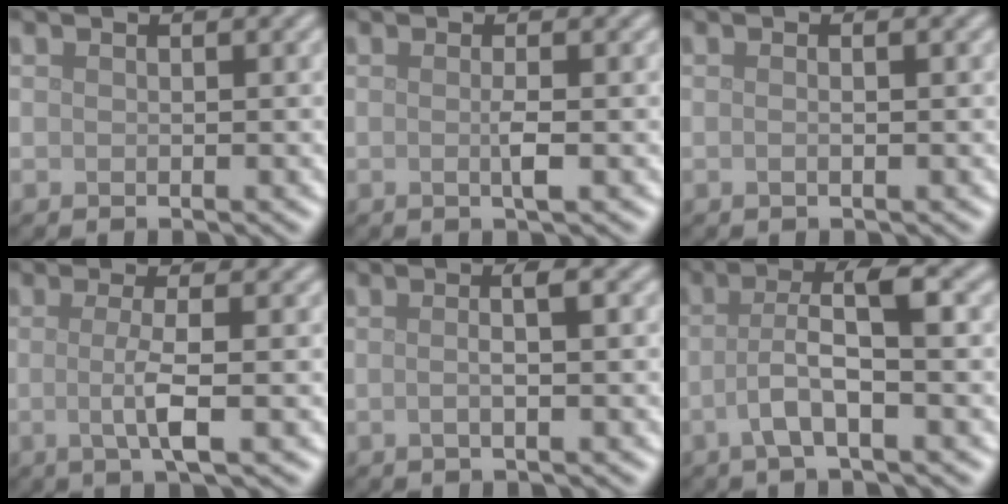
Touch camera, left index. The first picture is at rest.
{"total": 1.5, "force": [-0.1, 0.2, 1.4], "torque": [-0.029, -0.004, -0.004]}
{"total": 1.3, "force": [0.3, 0.5, 1.1], "torque": [-0.006, -0.014, -0.010]}
{"total": 3.3, "force": [-0.3, 0.7, 3.3], "torque": [-0.059, -0.009, -0.007]}
{"total": 2.3, "force": [0.1, 0.6, 2.2], "torque": [-0.028, -0.002, -0.006]}
{"total": 4.7, "force": [-0.5, 0.9, 4.6], "torque": [-0.087, 0.014, -0.017]}